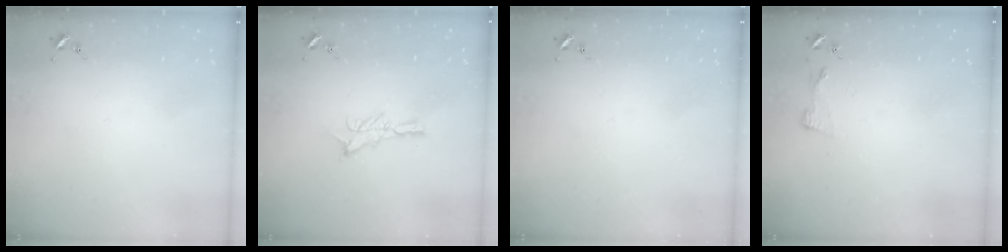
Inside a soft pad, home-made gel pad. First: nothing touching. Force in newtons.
{"total": 7.6, "press": 7.6, "slide": 0.1}
{"total": 0.0}
{"total": 3.1, "press": 3.1, "slide": 0.4}